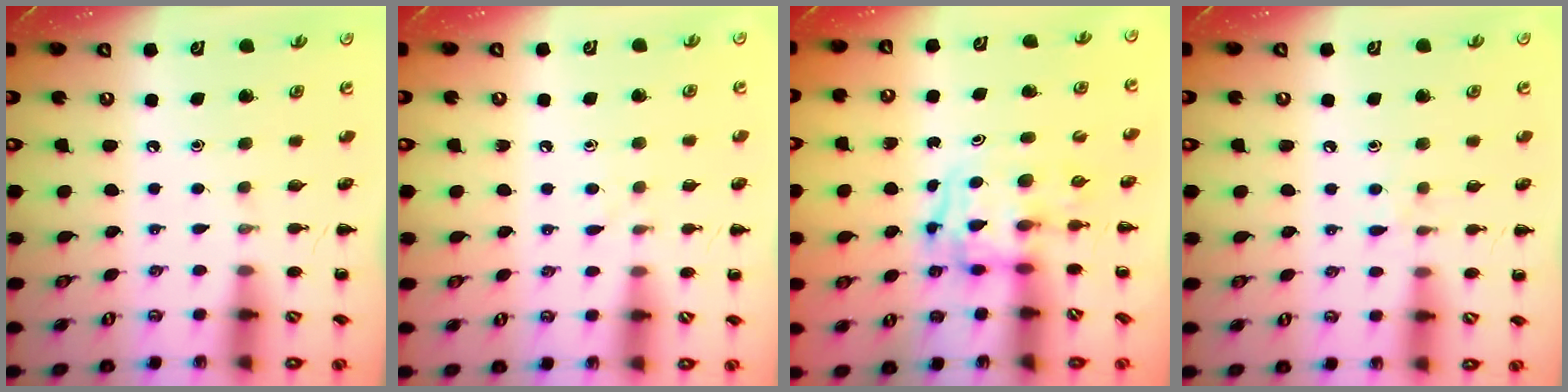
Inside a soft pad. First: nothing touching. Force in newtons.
{"total": 3.7, "press": 3.4, "slide": 1.5}
{"total": 3.4, "press": 3.4, "slide": 0.6}
{"total": 4.6, "press": 4.3, "slide": 1.8}